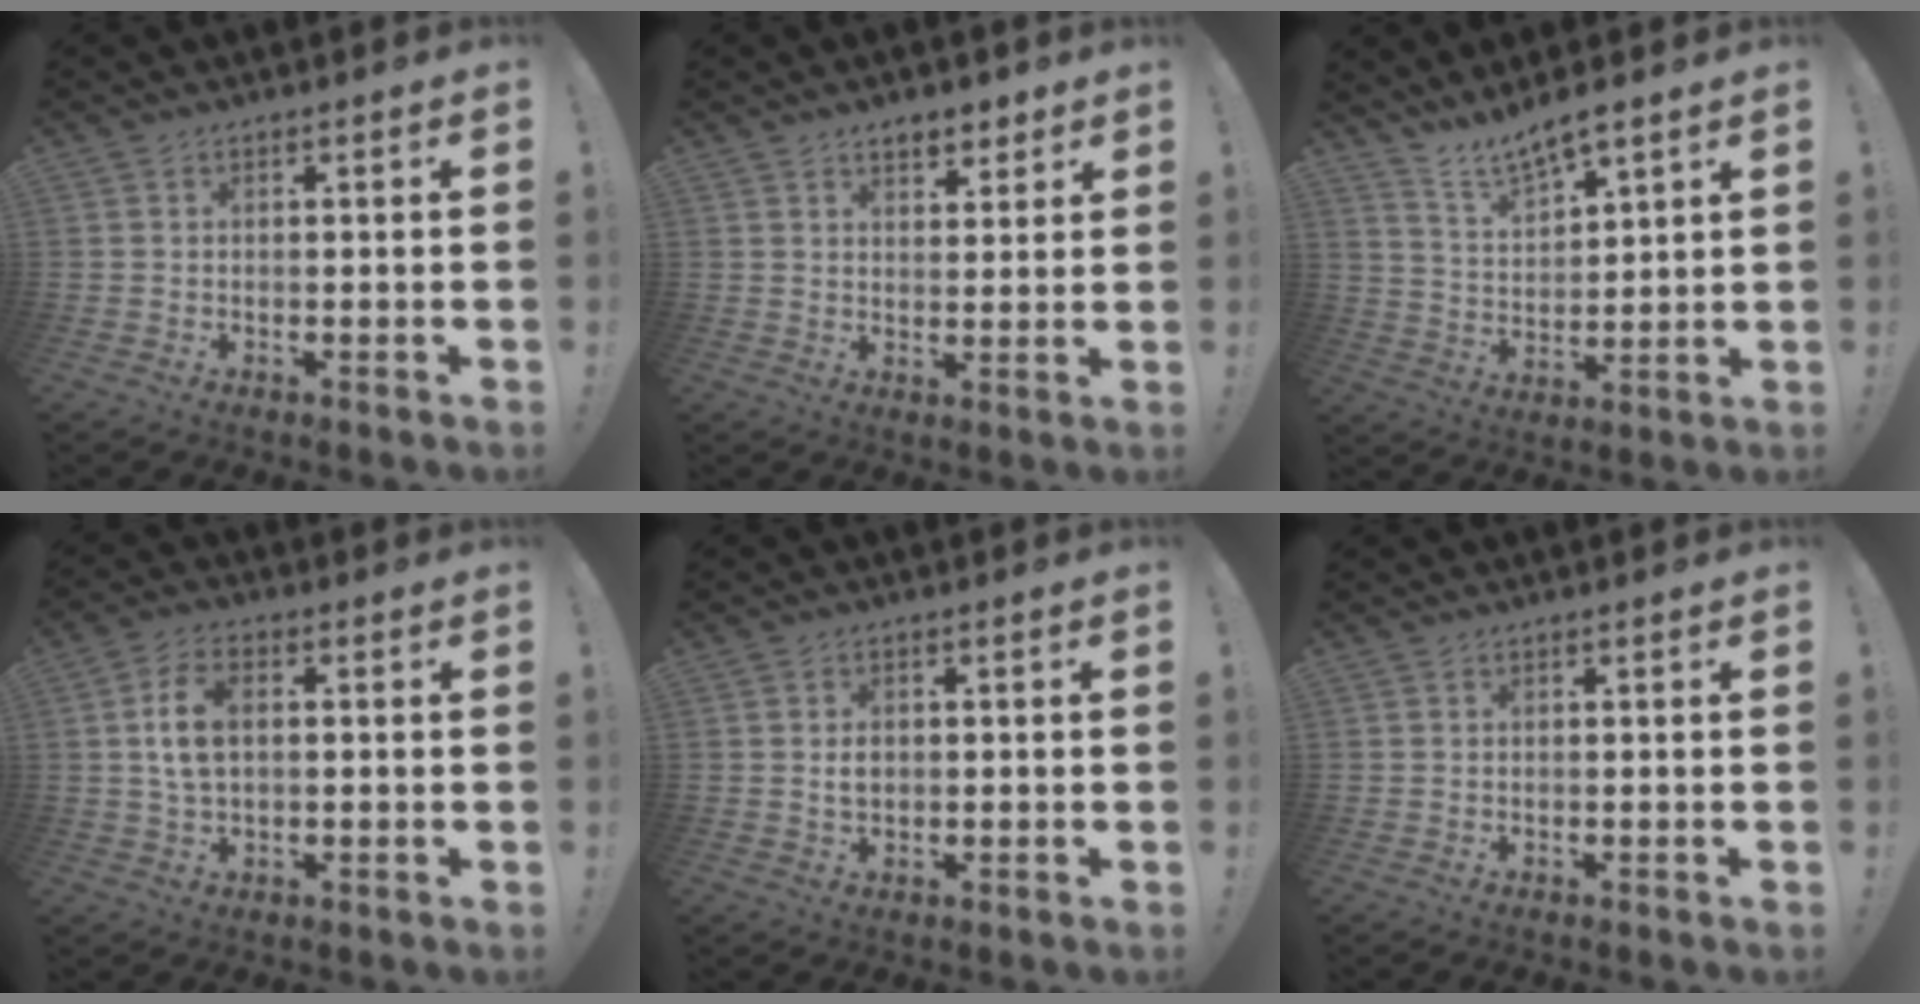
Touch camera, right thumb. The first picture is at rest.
{"total": 4.9, "force": [3.7, 2.8, 1.7], "torque": [-0.010, -0.021, 0.064]}
{"total": 8.1, "force": [7.3, 1.9, 2.9], "torque": [-0.061, -0.052, 0.137]}
{"total": 7.9, "force": [1.4, 5.0, 6.0], "torque": [-0.098, 0.002, 0.023]}
{"total": 2.5, "force": [0.3, 2.0, 1.4], "torque": [-0.012, 0.002, 0.003]}
{"total": 0.0}